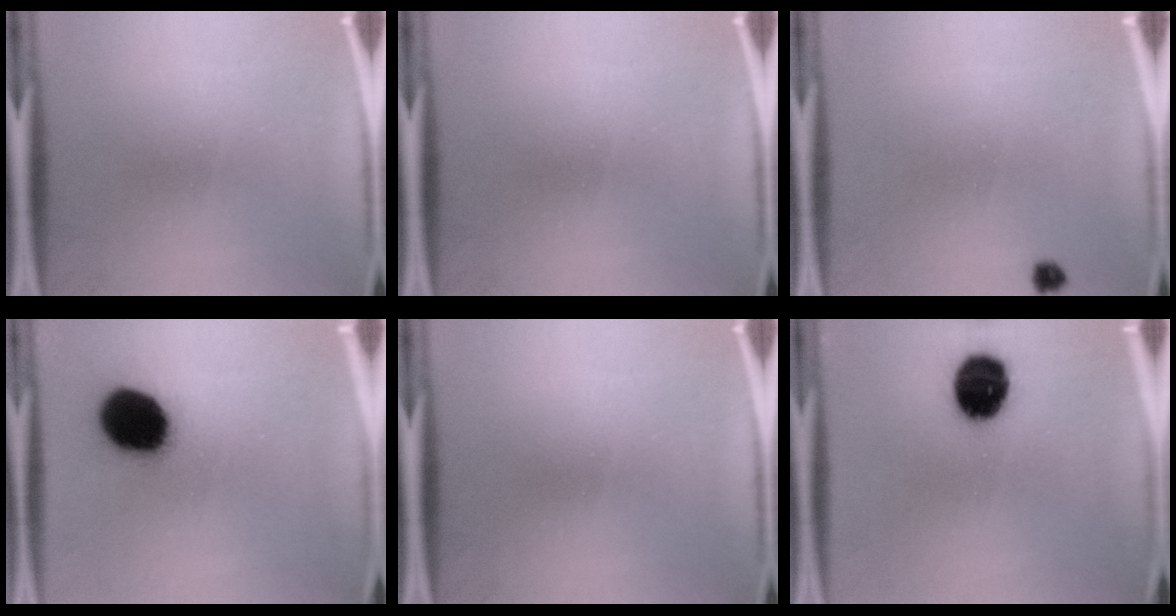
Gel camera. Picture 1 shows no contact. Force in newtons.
{"total": 0.0}
{"total": 1.4}
{"total": 18.3}
{"total": 0.0}
{"total": 13.7}